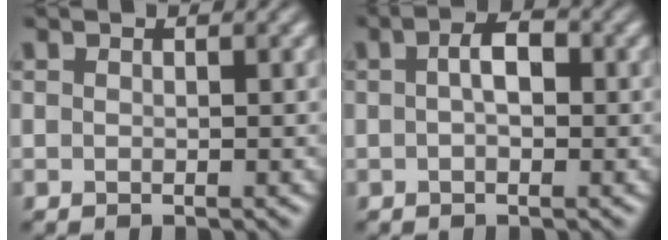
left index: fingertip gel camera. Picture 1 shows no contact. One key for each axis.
{"total": 2.5, "fx": 0.2, "fy": 1.2, "fz": 2.2, "tx": -0.037, "ty": 0.006, "tz": -0.001}